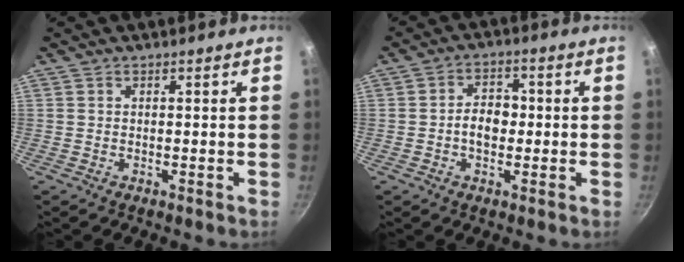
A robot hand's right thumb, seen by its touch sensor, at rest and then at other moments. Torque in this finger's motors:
{"motor_torque": [-0.06, 0.10, 0.43, -0.23, 0.09]}